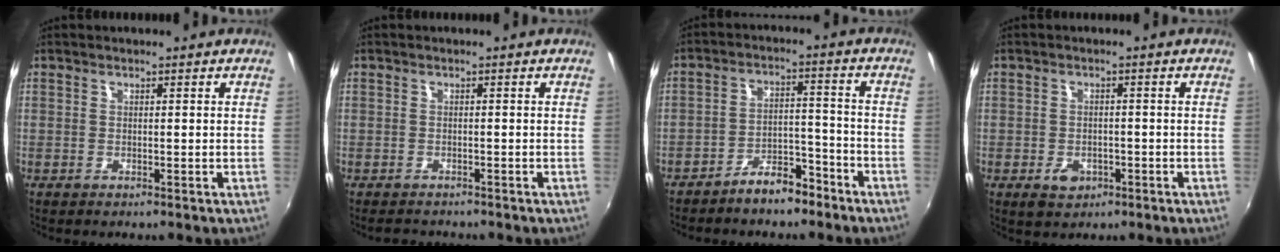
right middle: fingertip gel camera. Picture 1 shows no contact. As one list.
[{"total": 2.6, "force": [-2.3, 0.9, 0.4], "torque": [-0.015, -0.006, -0.041]}, {"total": 6.9, "force": [-5.7, 2.6, 3.0], "torque": [-0.057, 0.023, -0.084]}, {"total": 4.0, "force": [-1.9, 2.9, 2.0], "torque": [-0.042, -0.003, -0.024]}]